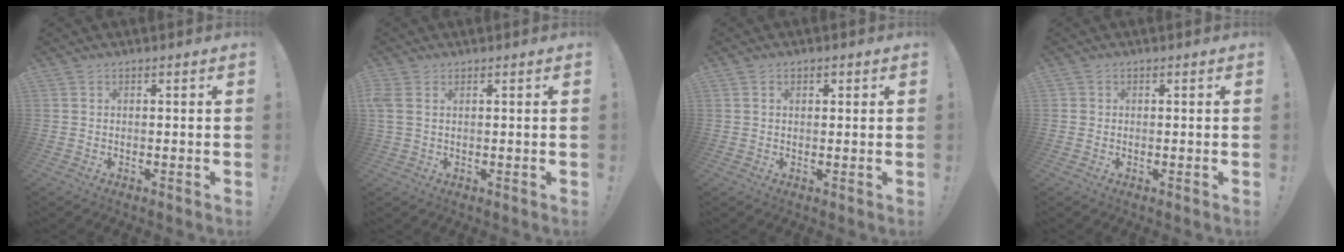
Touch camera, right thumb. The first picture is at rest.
{"total": 2.3, "force": [1.0, 1.2, 1.6], "torque": [-0.037, 0.005, 0.020]}
{"total": 1.5, "force": [0.6, 1.0, 1.0], "torque": [-0.007, -0.003, 0.008]}
{"total": 0.9, "force": [0.2, 0.8, 0.1], "torque": [-0.005, 0.003, 0.004]}